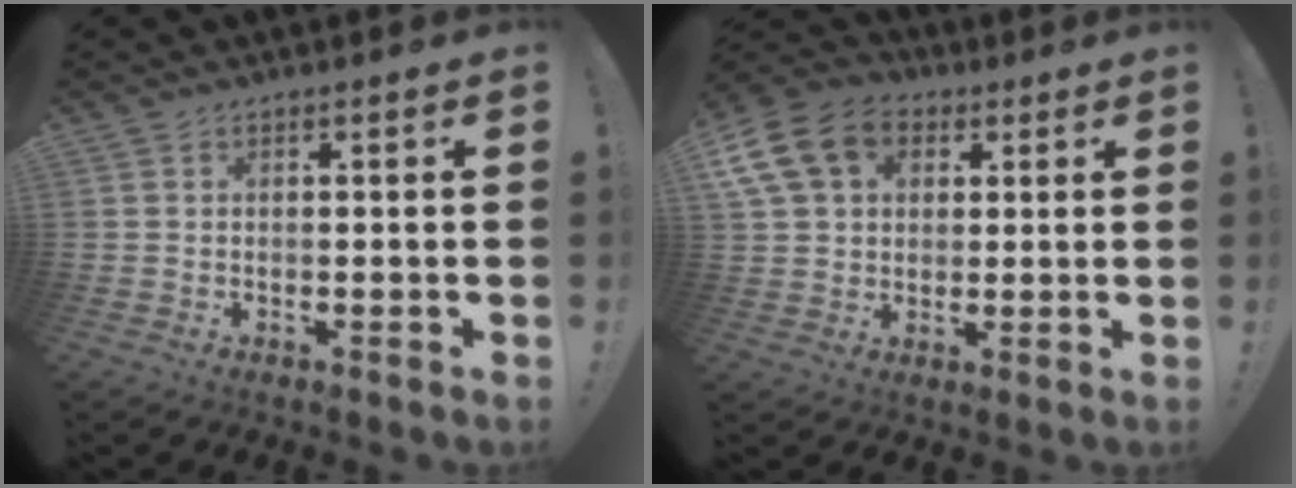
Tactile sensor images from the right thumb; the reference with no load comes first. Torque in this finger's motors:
{"motor_torque": [-0.29, 1.04, 0.55, -0.27, 0.45]}